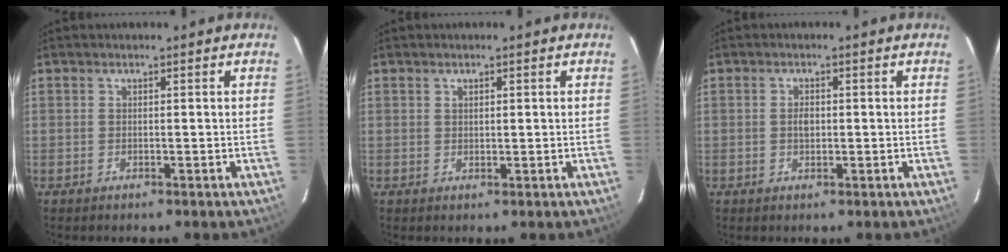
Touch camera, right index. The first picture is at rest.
{"total": 0.9, "force": [0.5, 0.5, 0.4], "torque": [-0.006, 0.003, 0.010]}
{"total": 1.8, "force": [-0.1, 1.2, 1.4], "torque": [-0.025, 0.004, -0.002]}